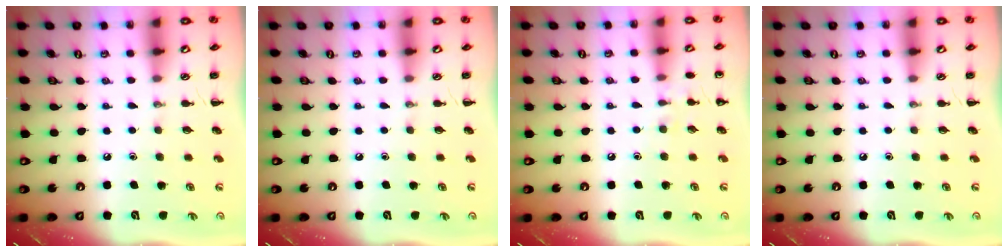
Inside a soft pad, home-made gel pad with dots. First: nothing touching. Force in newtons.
{"total": 0.0}
{"total": 6.2, "press": 6.0, "slide": 1.9}
{"total": 0.0}